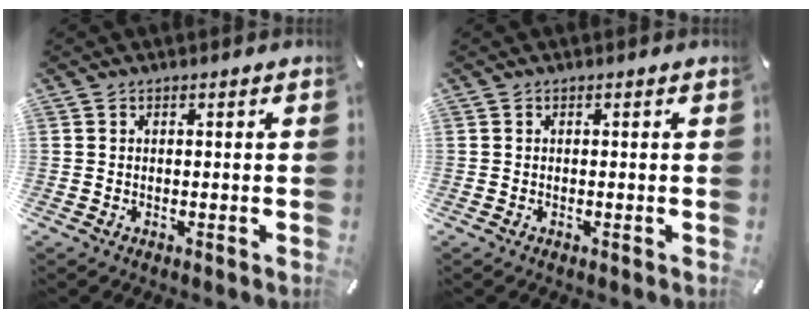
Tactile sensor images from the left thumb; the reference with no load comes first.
{"total": 0.0}